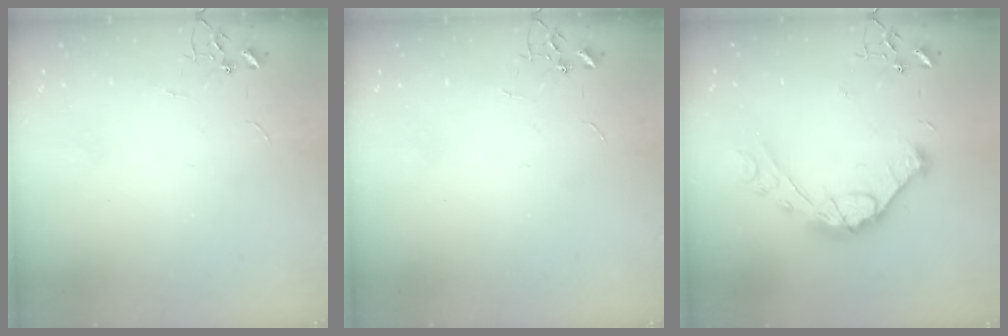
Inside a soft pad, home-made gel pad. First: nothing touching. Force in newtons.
{"total": 0.0}
{"total": 14.2, "press": 14.2, "slide": 1.1}